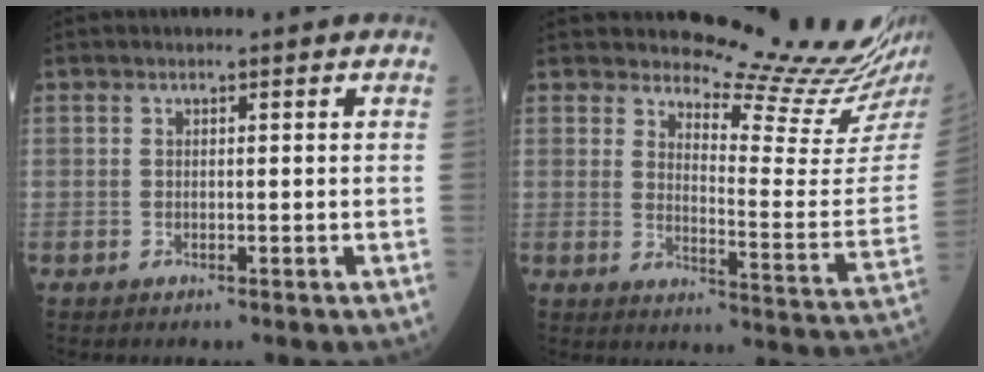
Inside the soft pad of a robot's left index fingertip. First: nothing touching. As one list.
[{"total": 14.7, "force": [14.3, -1.2, 3.3], "torque": [-0.050, -0.118, 0.170]}]